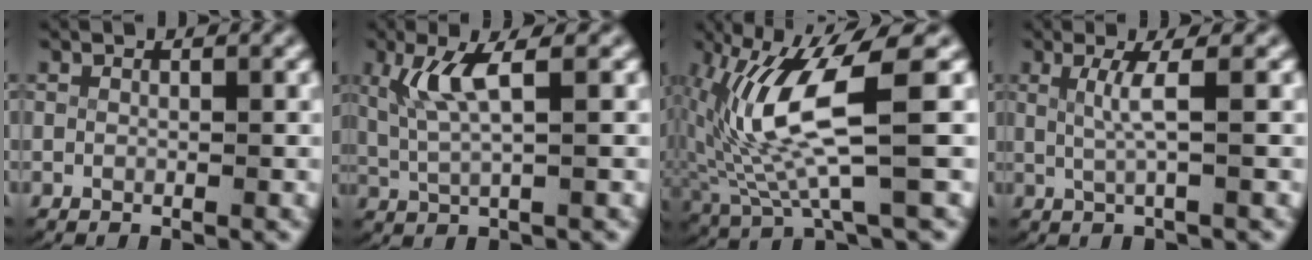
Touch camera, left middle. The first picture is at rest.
{"total": 3.7, "force": [1.1, 1.0, 3.4], "torque": [-0.084, -0.005, 0.028]}
{"total": 8.1, "force": [0.1, 2.9, 7.5], "torque": [-0.158, -0.009, 0.013]}
{"total": 2.4, "force": [0.3, -0.4, 2.4], "torque": [-0.049, -0.005, 0.011]}